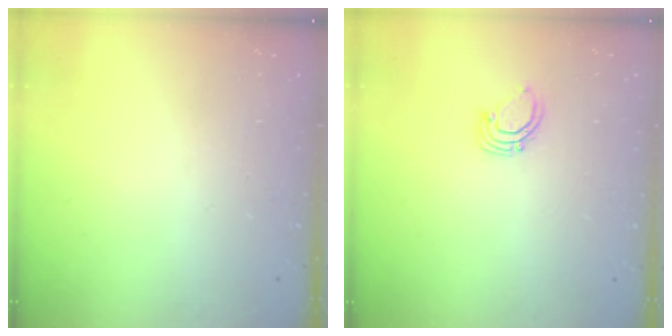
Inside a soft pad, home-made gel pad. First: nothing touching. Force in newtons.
{"total": 2.9, "press": 2.9, "slide": 0.3}